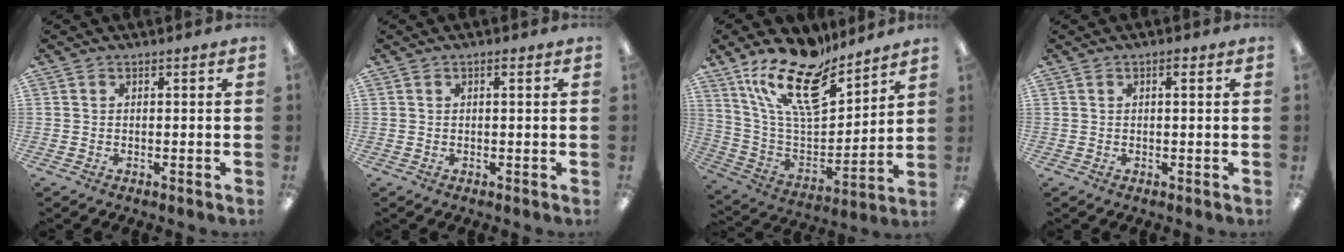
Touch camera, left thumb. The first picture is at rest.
{"total": 1.0, "force": [0.5, 0.2, 0.9], "torque": [-0.020, 0.002, 0.008]}
{"total": 19.7, "force": [14.4, 7.2, 11.3], "torque": [-0.214, -0.089, 0.258]}
{"total": 1.5, "force": [0.6, 0.4, 1.3], "torque": [-0.020, 0.001, 0.008]}